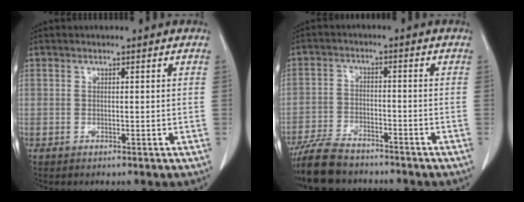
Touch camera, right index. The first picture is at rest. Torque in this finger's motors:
{"motor_torque": [0.22, -0.23, -0.10, -0.21]}